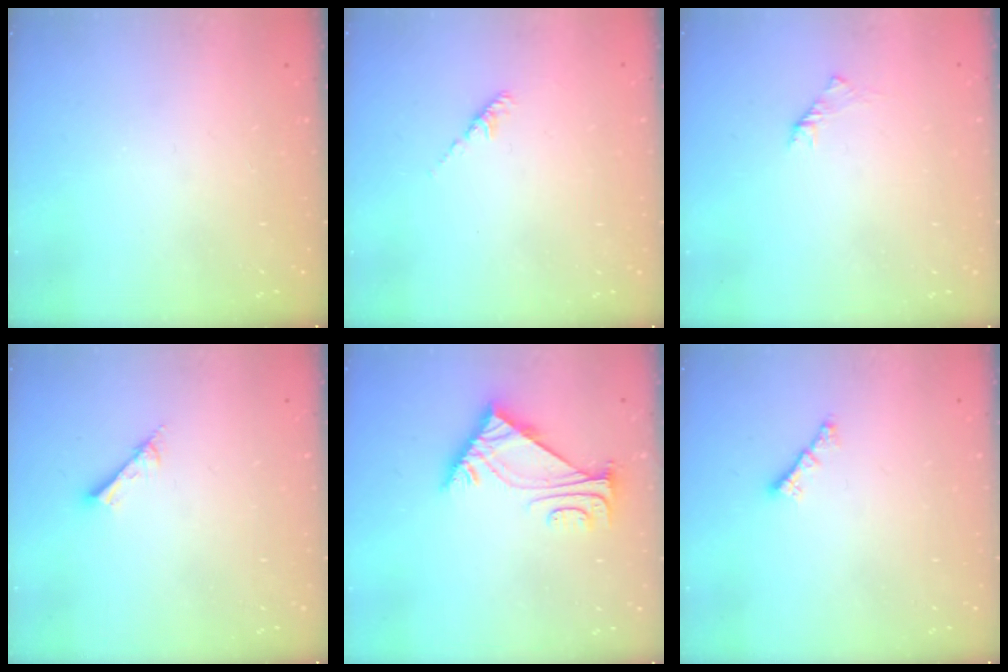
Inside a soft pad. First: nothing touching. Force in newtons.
{"total": 2.2, "press": 2.1, "slide": 0.6}
{"total": 2.0, "press": 1.9, "slide": 0.6}
{"total": 2.6, "press": 2.6, "slide": 0.1}
{"total": 6.1, "press": 6.0, "slide": 1.1}
{"total": 0.8, "press": 0.7, "slide": 0.4}